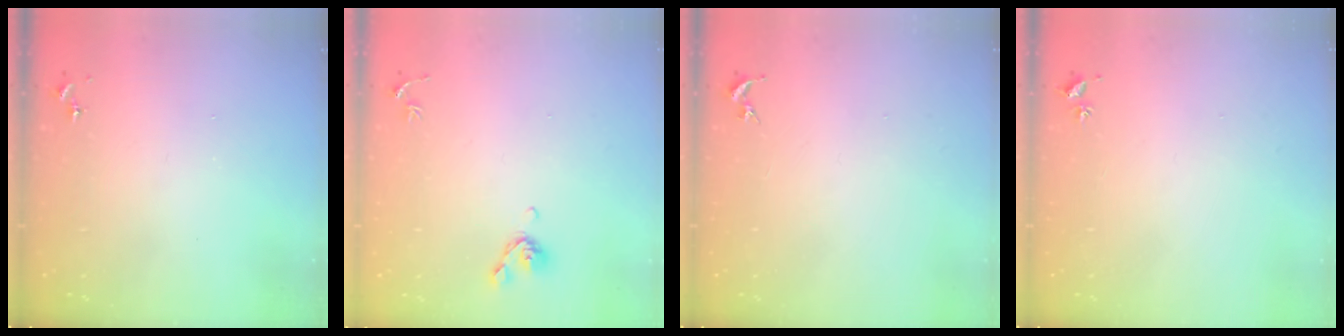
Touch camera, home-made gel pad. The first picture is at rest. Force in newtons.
{"total": 6.5, "press": 6.4, "slide": 1.3}
{"total": 0.0}
{"total": 2.0, "press": 2.0, "slide": 0.3}